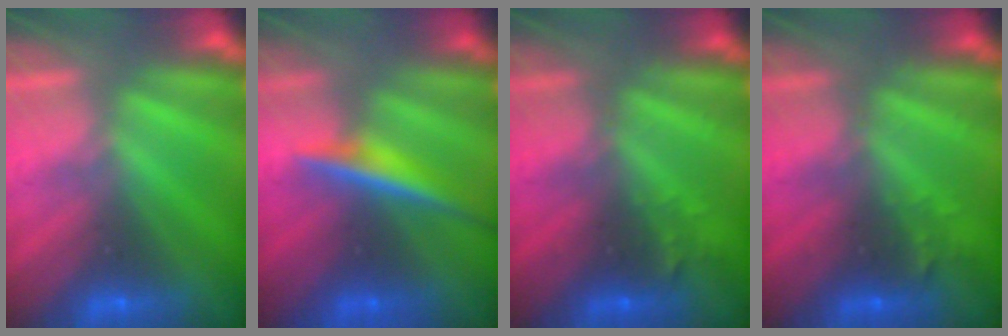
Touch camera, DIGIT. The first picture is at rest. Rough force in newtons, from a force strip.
{"total": 4.7}
{"total": 2.8}
{"total": 2.8}